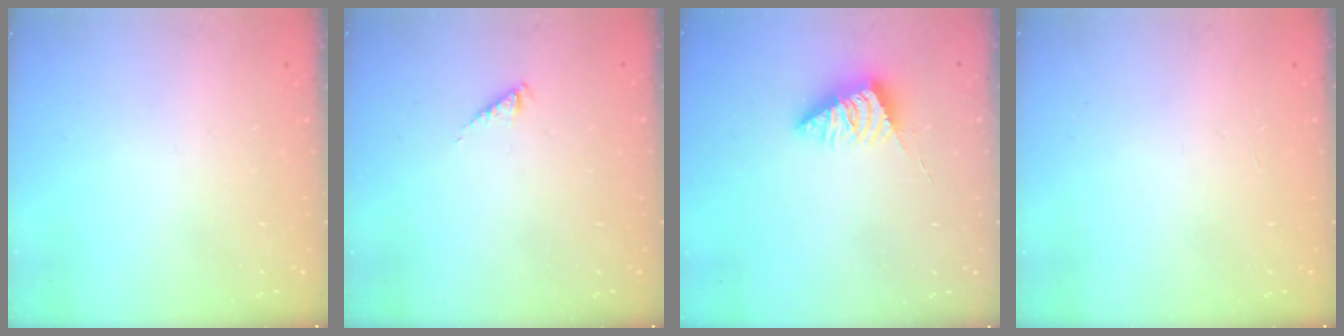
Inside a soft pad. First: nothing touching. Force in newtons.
{"total": 2.3, "press": 2.3, "slide": 0.3}
{"total": 4.2, "press": 4.2, "slide": 0.3}
{"total": 0.0}